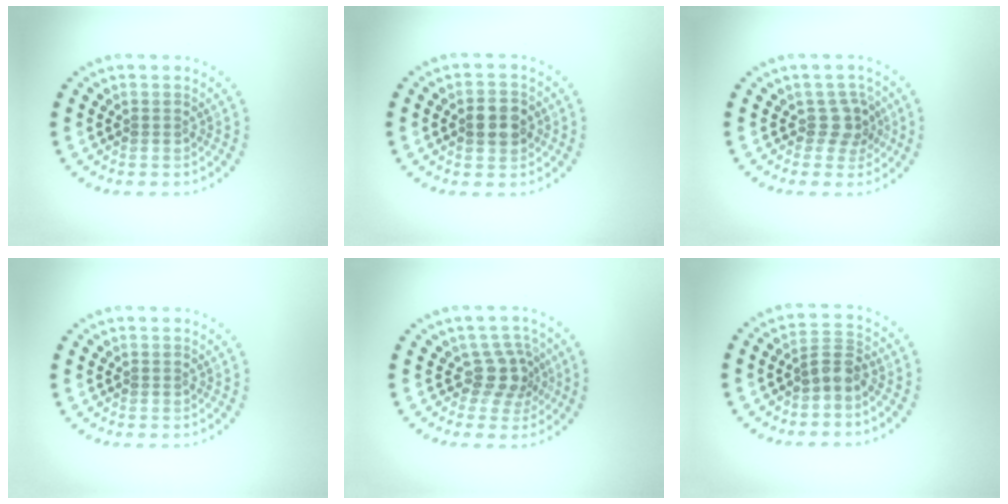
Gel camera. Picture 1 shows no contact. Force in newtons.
{"total": 3.1, "press": 3.1, "slide": 0.1}
{"total": 2.3, "press": 1.8, "slide": 1.4}
{"total": 0.0}
{"total": 2.8, "press": 2.2, "slide": 1.8}
{"total": 2.2, "press": 1.8, "slide": 1.1}